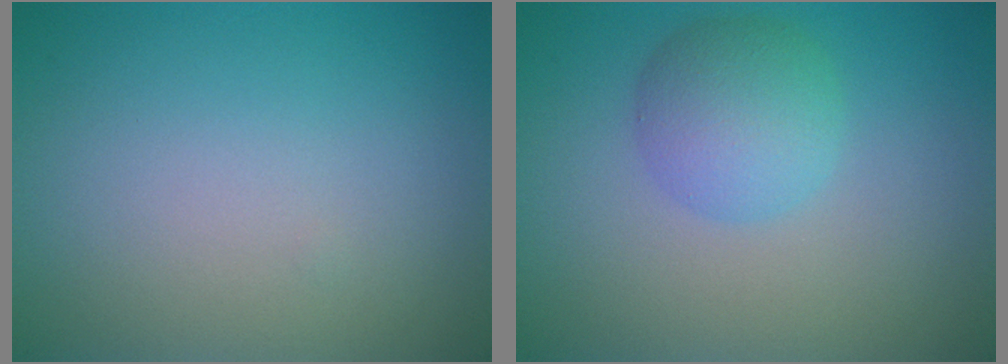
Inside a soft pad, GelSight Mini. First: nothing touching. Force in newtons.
{"total": 3.7, "press": 3.7, "slide": 0.1}